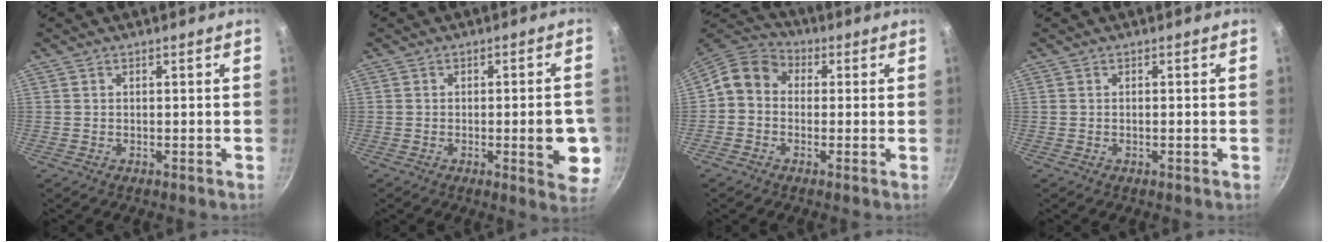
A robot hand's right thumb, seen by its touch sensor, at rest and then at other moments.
{"total": 8.9, "force": [-1.8, 2.7, 8.3], "torque": [-0.090, 0.001, -0.022]}
{"total": 8.1, "force": [0.0, 6.8, 4.4], "torque": [-0.061, 0.027, -0.025]}
{"total": 0.5, "force": [-0.2, 0.1, 0.5], "torque": [-0.009, 0.003, -0.005]}